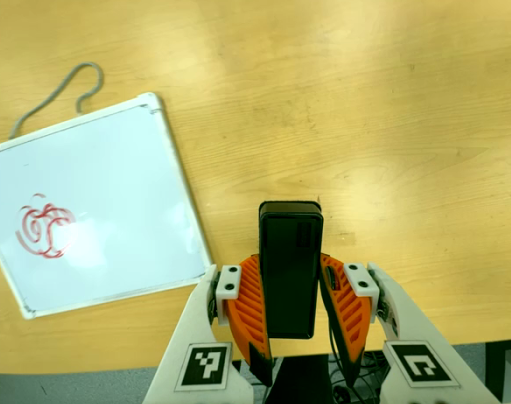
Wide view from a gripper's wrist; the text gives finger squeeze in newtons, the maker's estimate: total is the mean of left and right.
{"total": 4.6, "left": 3.0, "right": 6.1}